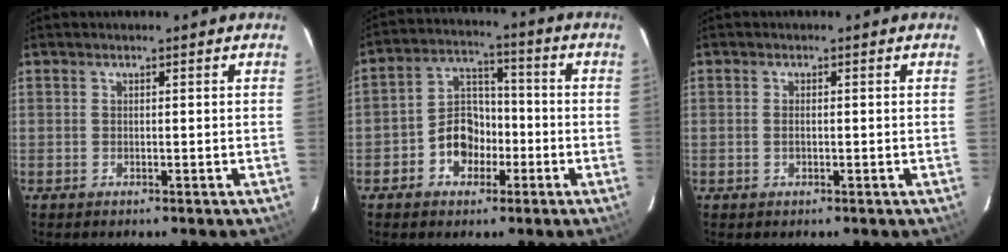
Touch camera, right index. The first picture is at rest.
{"total": 8.2, "force": [-3.4, 6.3, 4.0], "torque": [-0.076, 0.027, -0.054]}
{"total": 1.0, "force": [-0.2, 0.4, 0.9], "torque": [-0.018, 0.001, -0.004]}